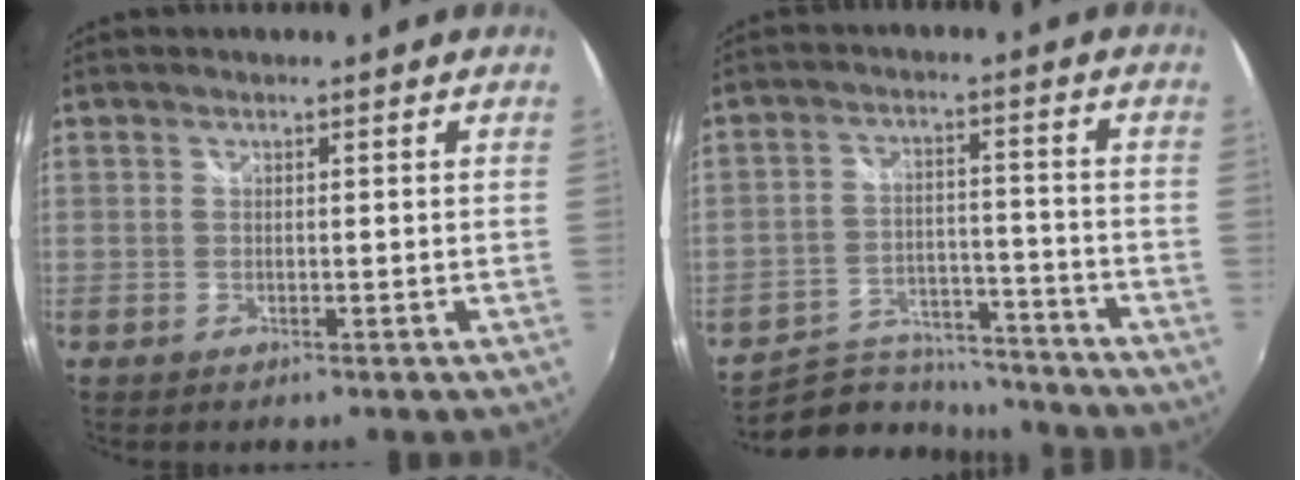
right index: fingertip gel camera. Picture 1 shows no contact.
{"total": 14.1, "force": [-12.6, 5.0, 3.8], "torque": [-0.091, 0.013, -0.182]}